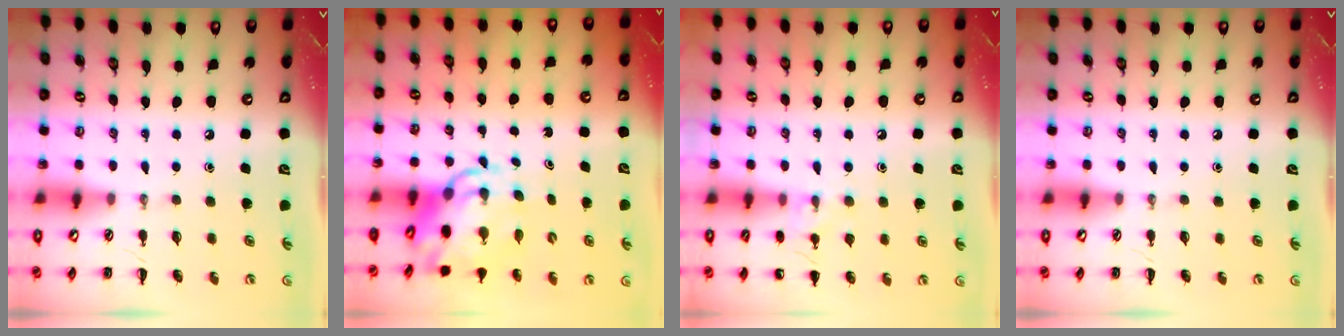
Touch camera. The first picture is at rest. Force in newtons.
{"total": 8.1, "press": 7.7, "slide": 2.3}
{"total": 8.6, "press": 8.3, "slide": 2.0}
{"total": 0.0}